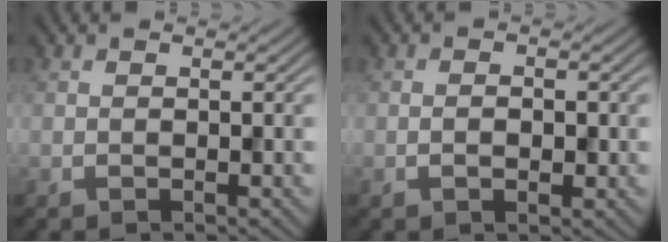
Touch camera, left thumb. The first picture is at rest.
{"total": 1.9, "force": [-0.5, 1.0, 1.5], "torque": [-0.023, -0.001, -0.005]}